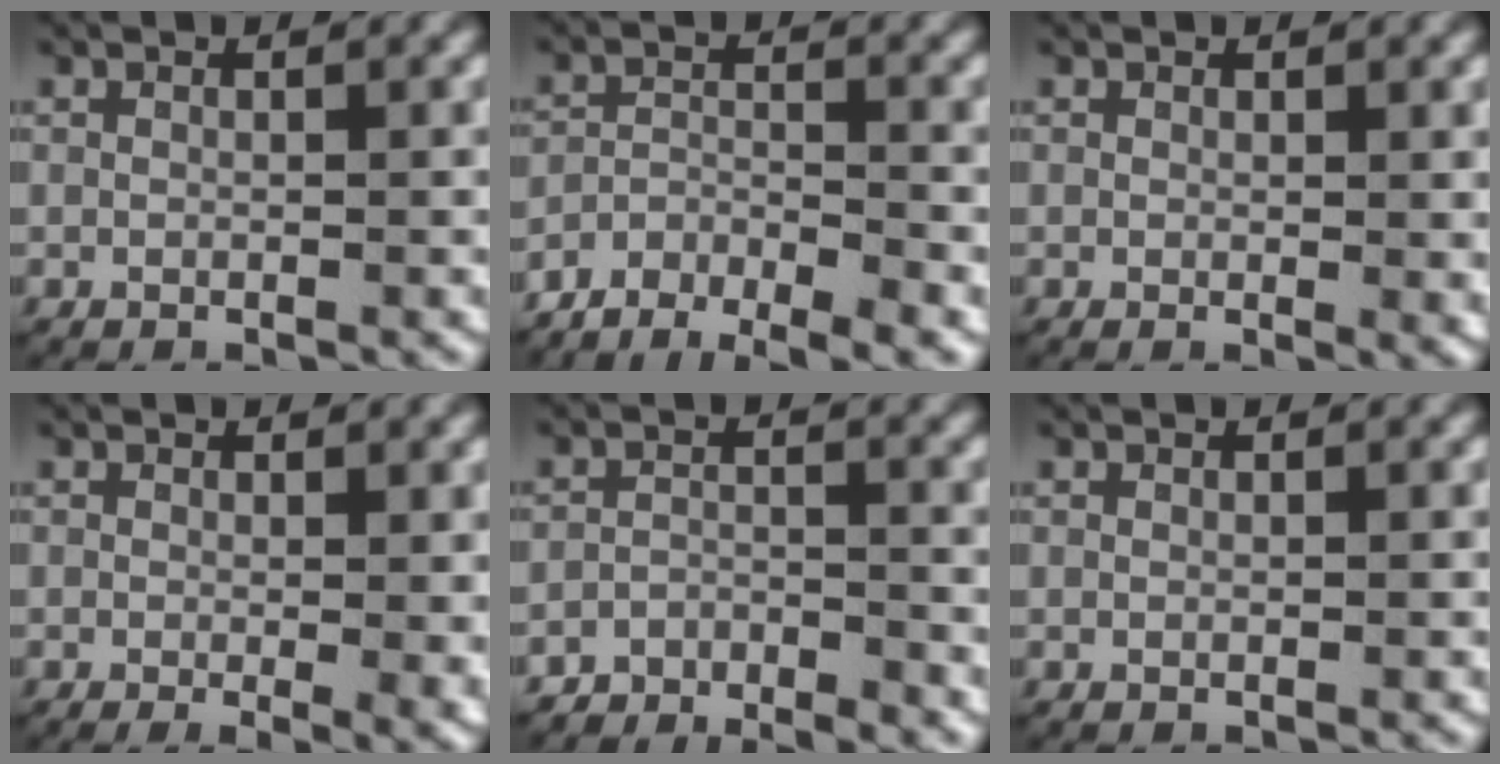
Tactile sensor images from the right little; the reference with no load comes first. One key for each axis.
{"total": 7.8, "fx": -7.0, "fy": 2.6, "fz": 2.4, "tx": -0.035, "ty": -0.020, "tz": -0.114}
{"total": 1.0, "fx": 0.2, "fy": 0.3, "fz": 1.0, "tx": -0.008, "ty": -0.007, "tz": 0.005}
{"total": 2.4, "fx": -0.4, "fy": 0.5, "fz": 2.3, "tx": -0.027, "ty": -0.013, "tz": -0.001}
{"total": 4.6, "fx": -4.4, "fy": 1.3, "fz": 0.4, "tx": -0.007, "ty": -0.014, "tz": -0.077}
{"total": 0.0}